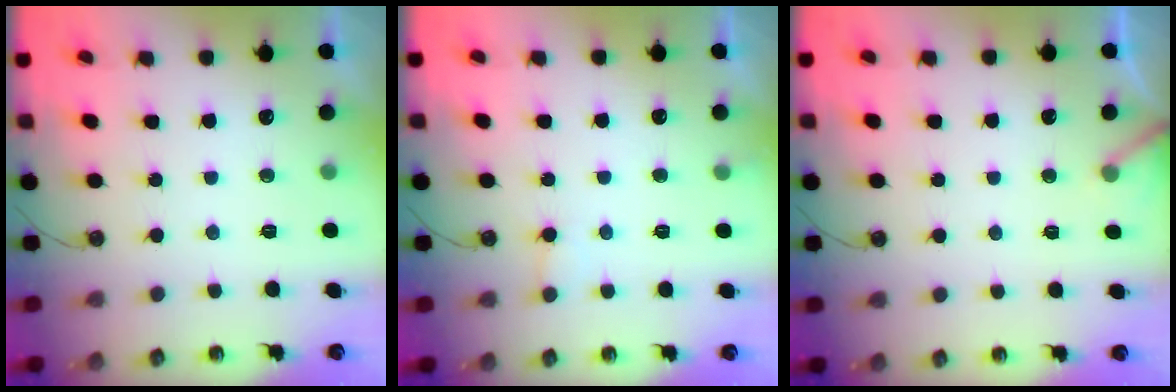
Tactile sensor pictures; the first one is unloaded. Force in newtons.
{"total": 5.7, "press": 5.6, "slide": 0.5}
{"total": 3.6, "press": 3.5, "slide": 0.3}